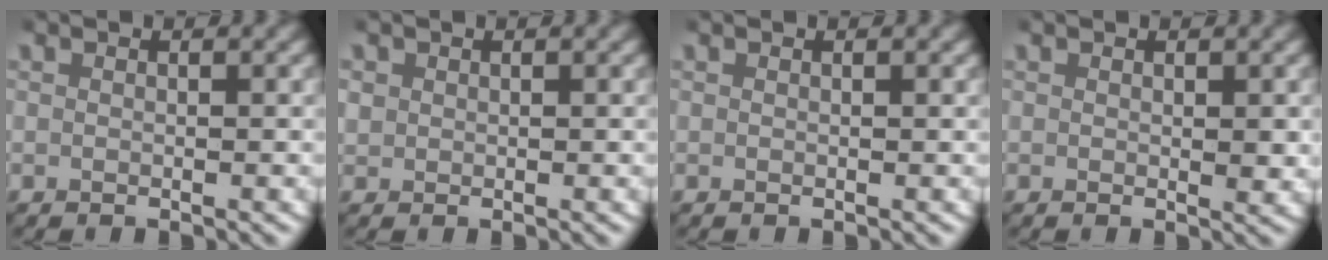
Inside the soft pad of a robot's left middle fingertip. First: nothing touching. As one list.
[{"total": 1.4, "force": [0.4, 1.3, 0.5], "torque": [-0.021, -0.005, 0.011]}, {"total": 0.0}, {"total": 0.9, "force": [0.3, 0.4, 0.7], "torque": [-0.010, -0.007, 0.006]}]